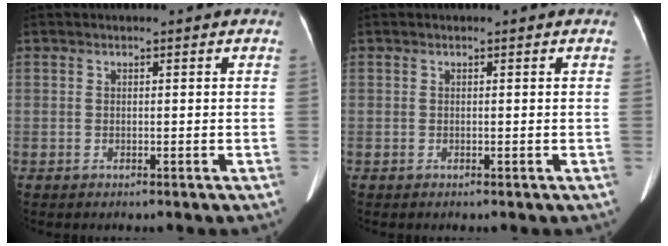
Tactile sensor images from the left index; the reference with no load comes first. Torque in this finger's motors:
{"motor_torque": [0.04, 0.05, 0.03, 0.02]}